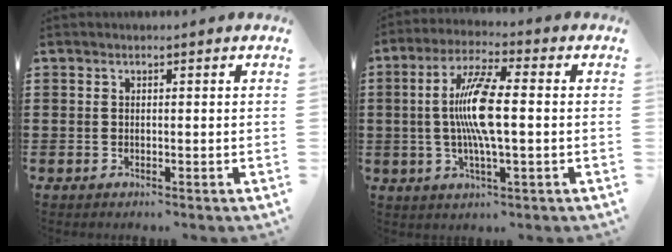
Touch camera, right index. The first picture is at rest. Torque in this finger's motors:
{"motor_torque": [2.14, 0.00, 1.06, 0.21]}